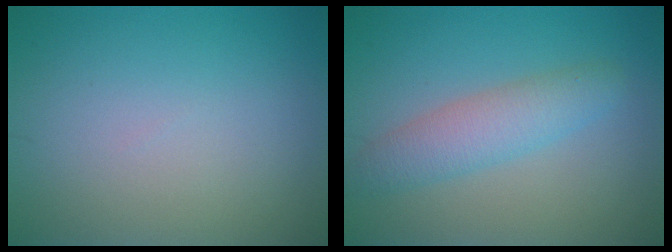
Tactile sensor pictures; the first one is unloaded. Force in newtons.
{"total": 3.5, "press": 3.5, "slide": 0.0}